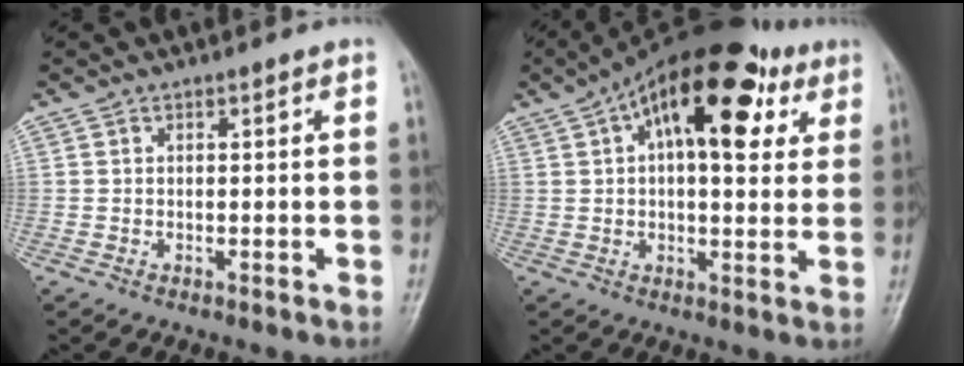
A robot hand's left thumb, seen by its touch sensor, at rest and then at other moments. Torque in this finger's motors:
{"motor_torque": [0.61, 0.90, 1.91, -0.86, 0.35]}